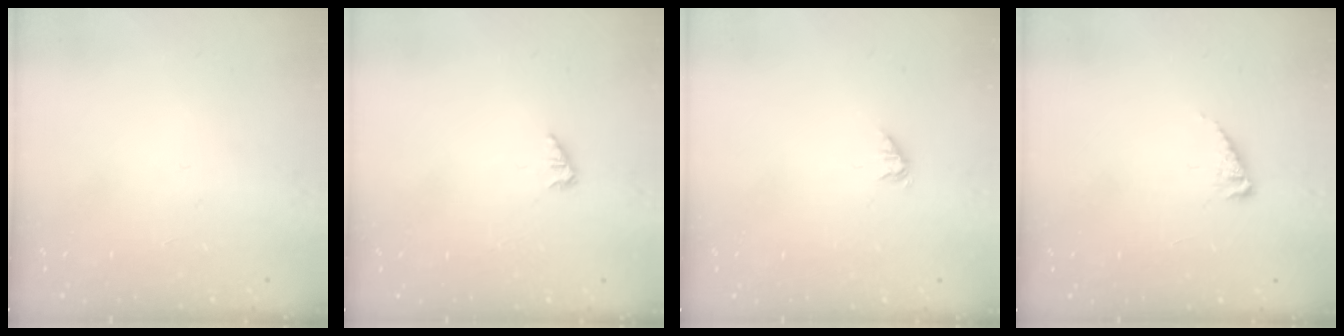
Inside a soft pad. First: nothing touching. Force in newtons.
{"total": 1.7, "press": 1.7, "slide": 0.3}
{"total": 1.0, "press": 1.0, "slide": 0.2}
{"total": 2.9, "press": 2.9, "slide": 0.4}